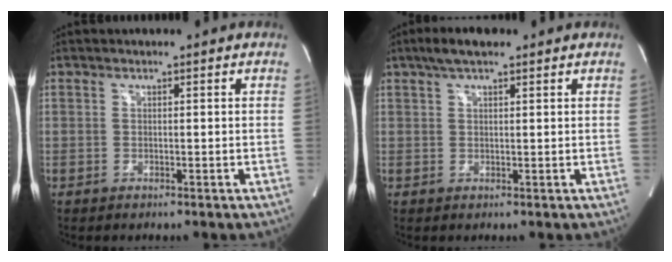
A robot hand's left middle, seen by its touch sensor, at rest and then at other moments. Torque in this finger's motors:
{"motor_torque": [0.03, 0.10, -0.14, -0.03]}